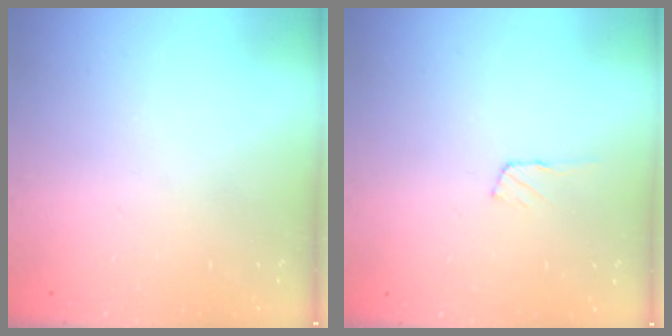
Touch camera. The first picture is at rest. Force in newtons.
{"total": 3.6, "press": 3.6, "slide": 0.5}